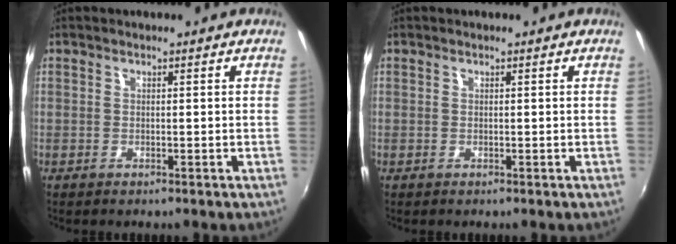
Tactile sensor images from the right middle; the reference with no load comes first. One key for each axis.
{"total": 0.0}